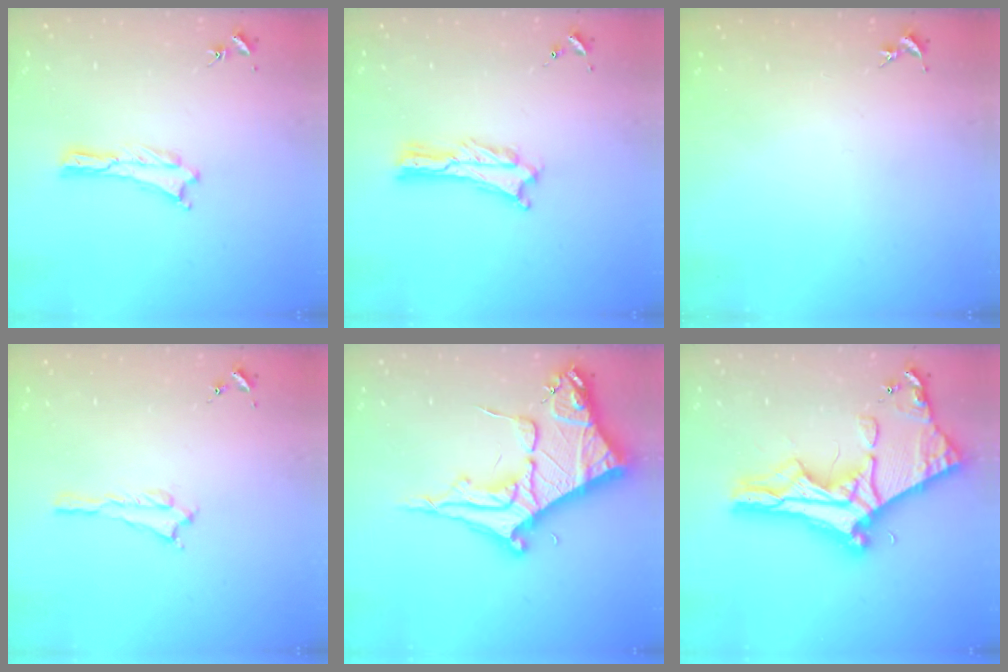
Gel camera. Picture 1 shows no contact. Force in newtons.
{"total": 1.3, "press": 1.3, "slide": 0.3}
{"total": 0.0}
{"total": 0.6, "press": 0.6, "slide": 0.2}
{"total": 10.6, "press": 10.6, "slide": 1.2}
{"total": 12.1, "press": 12.0, "slide": 1.4}